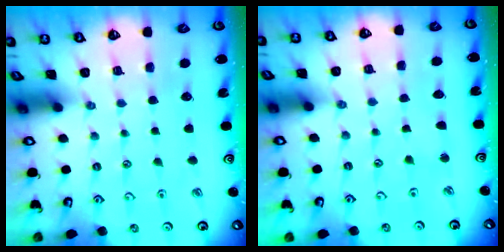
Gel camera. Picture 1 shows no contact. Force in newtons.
{"total": 1.9, "press": 1.9, "slide": 0.3}